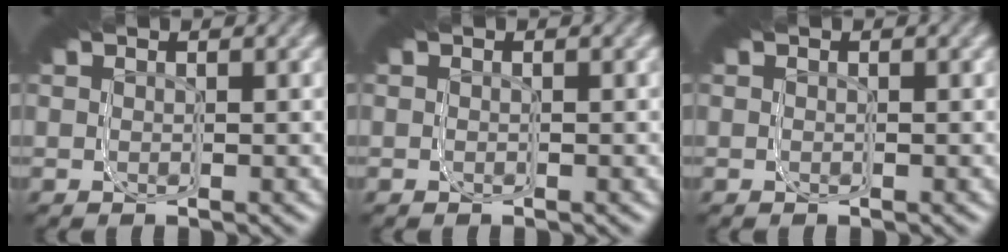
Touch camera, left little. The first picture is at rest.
{"total": 0.0}
{"total": 0.0}